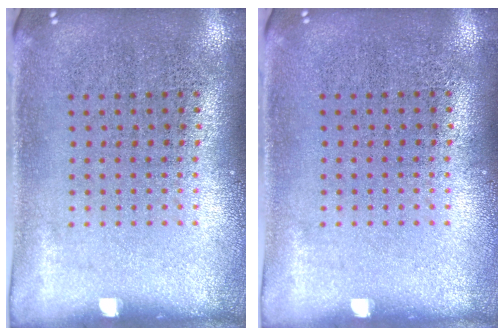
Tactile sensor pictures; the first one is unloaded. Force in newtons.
{"total": 0.0}